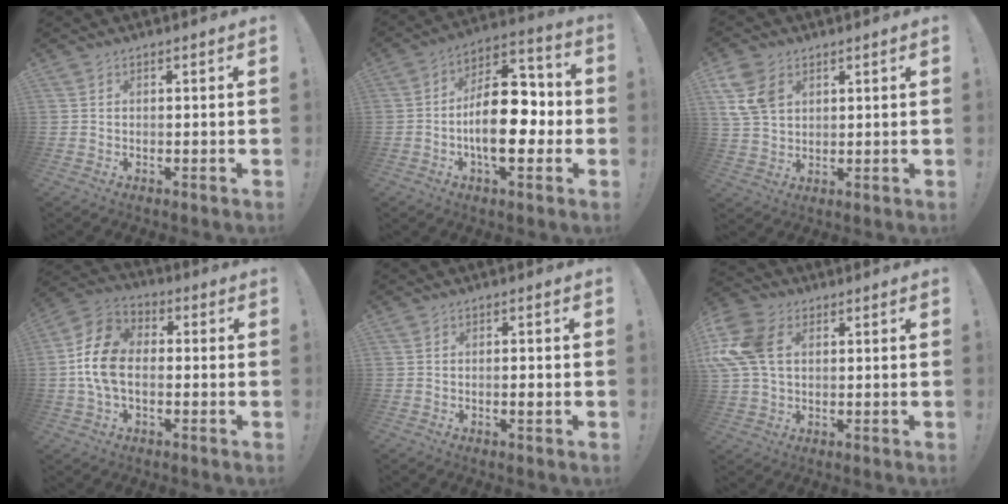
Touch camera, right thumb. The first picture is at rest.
{"total": 19.4, "force": [-3.2, 10.0, 16.4], "torque": [-0.258, 0.022, -0.049]}
{"total": 9.5, "force": [4.1, 6.7, 5.4], "torque": [-0.113, -0.002, 0.083]}
{"total": 13.5, "force": [-1.6, 9.4, 9.6], "torque": [-0.184, 0.026, -0.025]}
{"total": 1.7, "force": [-0.6, 0.2, 1.6], "torque": [-0.021, -0.001, -0.012]}
{"total": 15.7, "force": [3.3, 10.7, 11.0], "torque": [-0.223, 0.003, 0.065]}